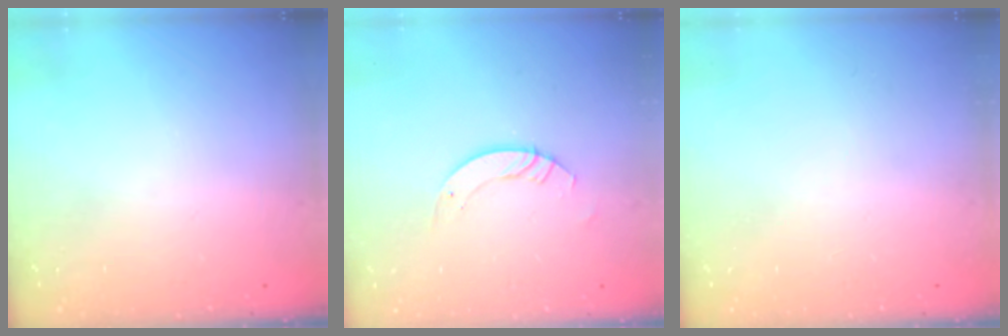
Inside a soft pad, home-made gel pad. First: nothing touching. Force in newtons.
{"total": 3.5, "press": 3.5, "slide": 0.3}
{"total": 0.0}